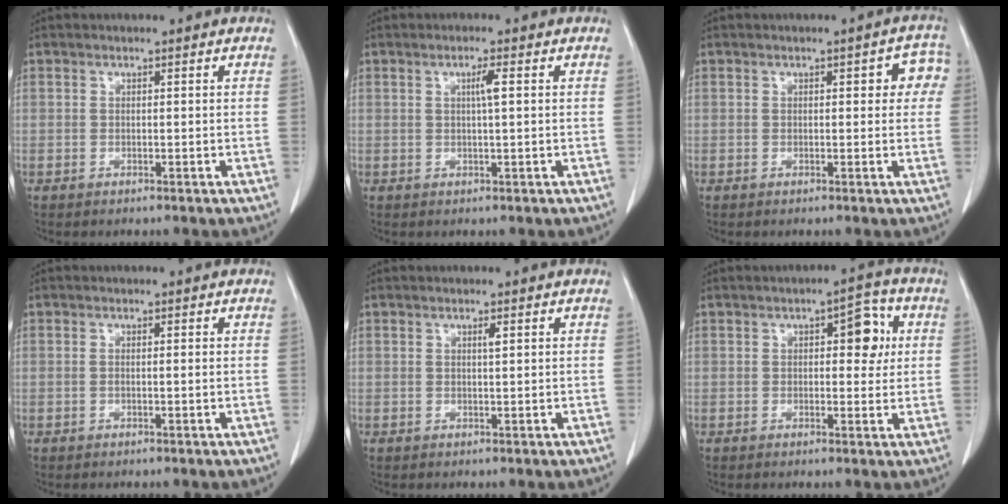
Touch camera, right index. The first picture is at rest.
{"total": 2.0, "force": [0.4, -0.2, 2.0], "torque": [-0.036, 0.001, 0.008]}
{"total": 4.3, "force": [1.1, 1.8, 3.7], "torque": [-0.027, 0.017, 0.006]}
{"total": 0.6, "force": [-0.1, 0.0, 0.6], "torque": [-0.014, 0.001, 0.002]}
{"total": 0.8, "force": [0.3, 0.0, 0.7], "torque": [-0.015, 0.000, 0.008]}
{"total": 5.5, "force": [1.3, 2.5, 4.7], "torque": [-0.058, 0.019, 0.015]}